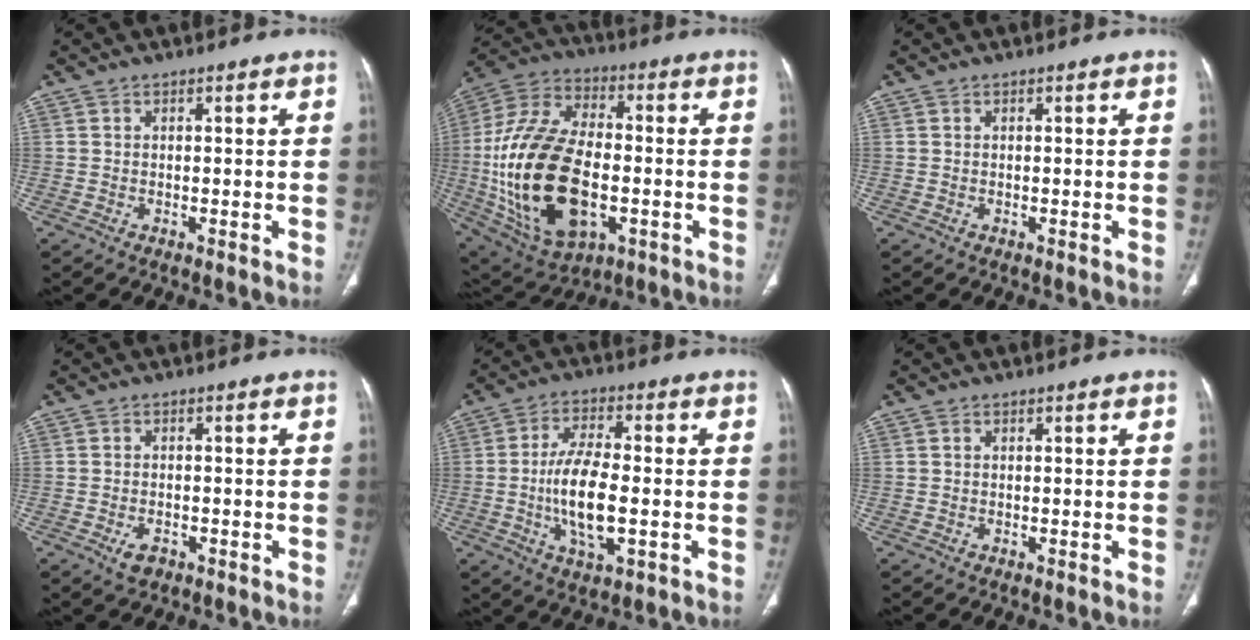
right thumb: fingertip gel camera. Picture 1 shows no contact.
{"total": 26.7, "force": [-4.1, 15.0, 21.7], "torque": [-0.430, 0.009, -0.051]}
{"total": 0.0}
{"total": 2.9, "force": [-1.5, 1.8, 1.8], "torque": [-0.030, 0.003, -0.018]}
{"total": 11.5, "force": [-1.7, 4.5, 10.5], "torque": [-0.202, 0.003, -0.031]}
{"total": 0.0}